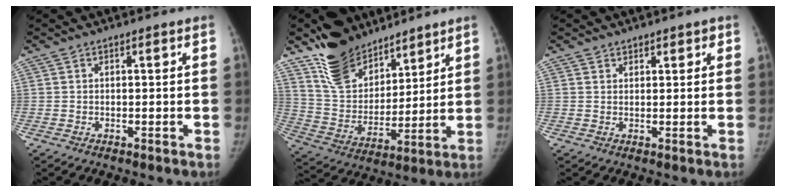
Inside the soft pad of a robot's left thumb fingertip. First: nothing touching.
{"total": 17.5, "force": [12.9, 9.5, 7.0], "torque": [-0.075, -0.062, 0.242]}
{"total": 1.9, "force": [1.4, 1.3, 0.2], "torque": [0.021, -0.006, 0.014]}